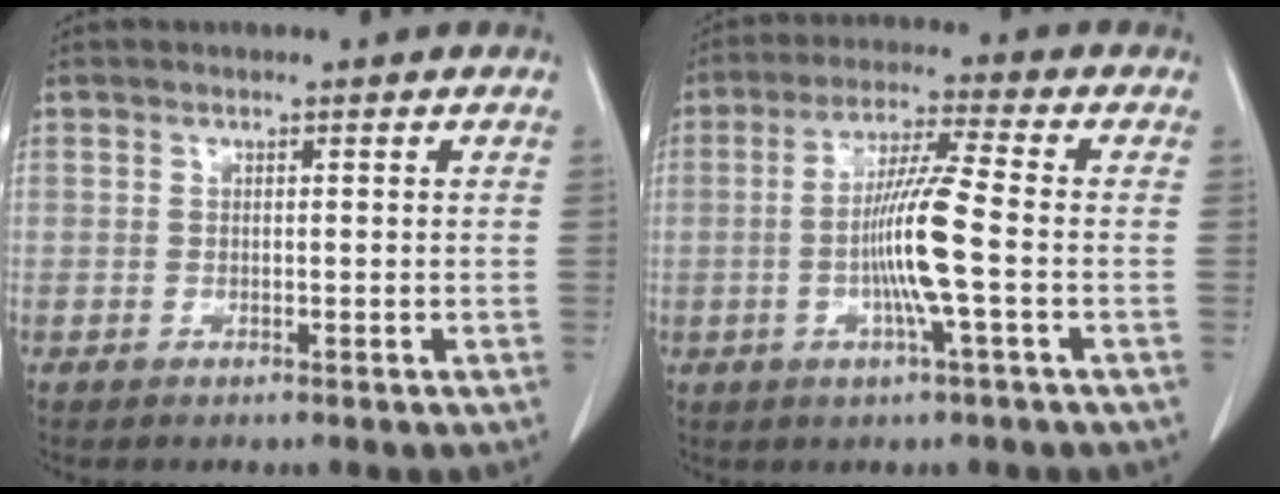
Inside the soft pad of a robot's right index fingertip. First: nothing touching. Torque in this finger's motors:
{"motor_torque": [1.77, -0.26, 0.80, 0.13]}